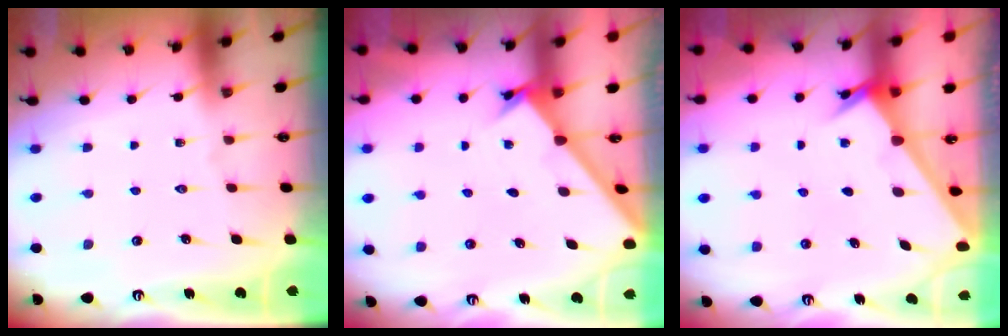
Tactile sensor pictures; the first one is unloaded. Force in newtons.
{"total": 1.7, "press": 1.7, "slide": 0.1}
{"total": 2.2, "press": 2.2, "slide": 0.2}